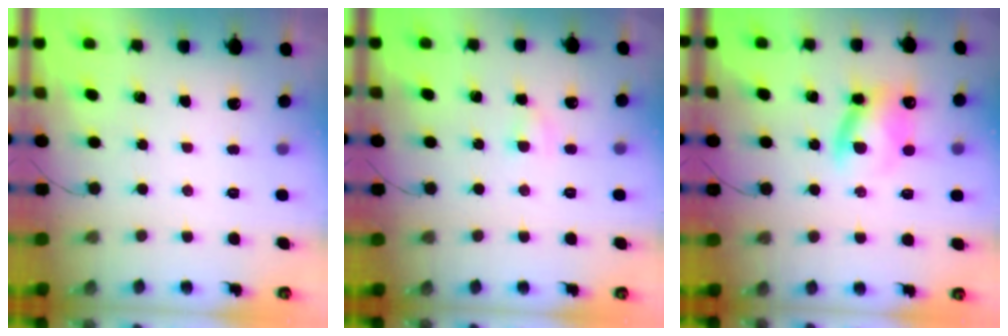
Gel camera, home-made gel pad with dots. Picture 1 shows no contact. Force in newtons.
{"total": 3.3, "press": 3.0, "slide": 1.2}
{"total": 10.8, "press": 10.6, "slide": 2.0}